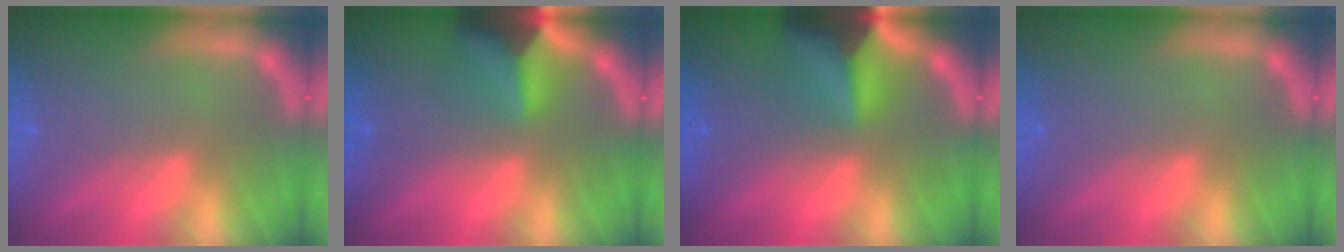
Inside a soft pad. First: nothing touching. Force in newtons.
{"total": 7.4}
{"total": 9.6}
{"total": 0.0}